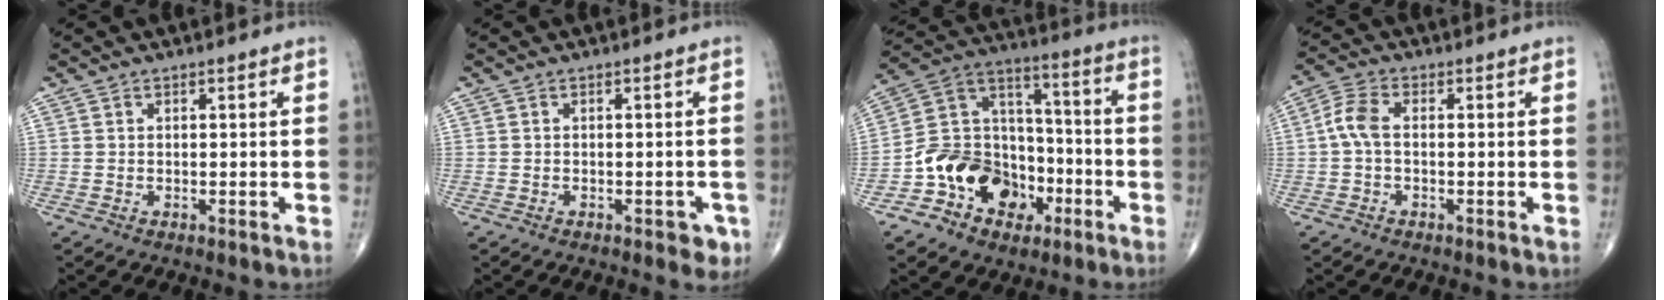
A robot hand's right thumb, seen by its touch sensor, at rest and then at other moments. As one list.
[{"total": 2.9, "force": [-1.4, 1.5, 2.1], "torque": [-0.013, 0.006, -0.015]}, {"total": 16.7, "force": [-6.9, 12.8, 8.3], "torque": [-0.093, 0.083, -0.117]}, {"total": 4.7, "force": [-0.3, 2.5, 4.0], "torque": [-0.092, 0.013, -0.014]}]